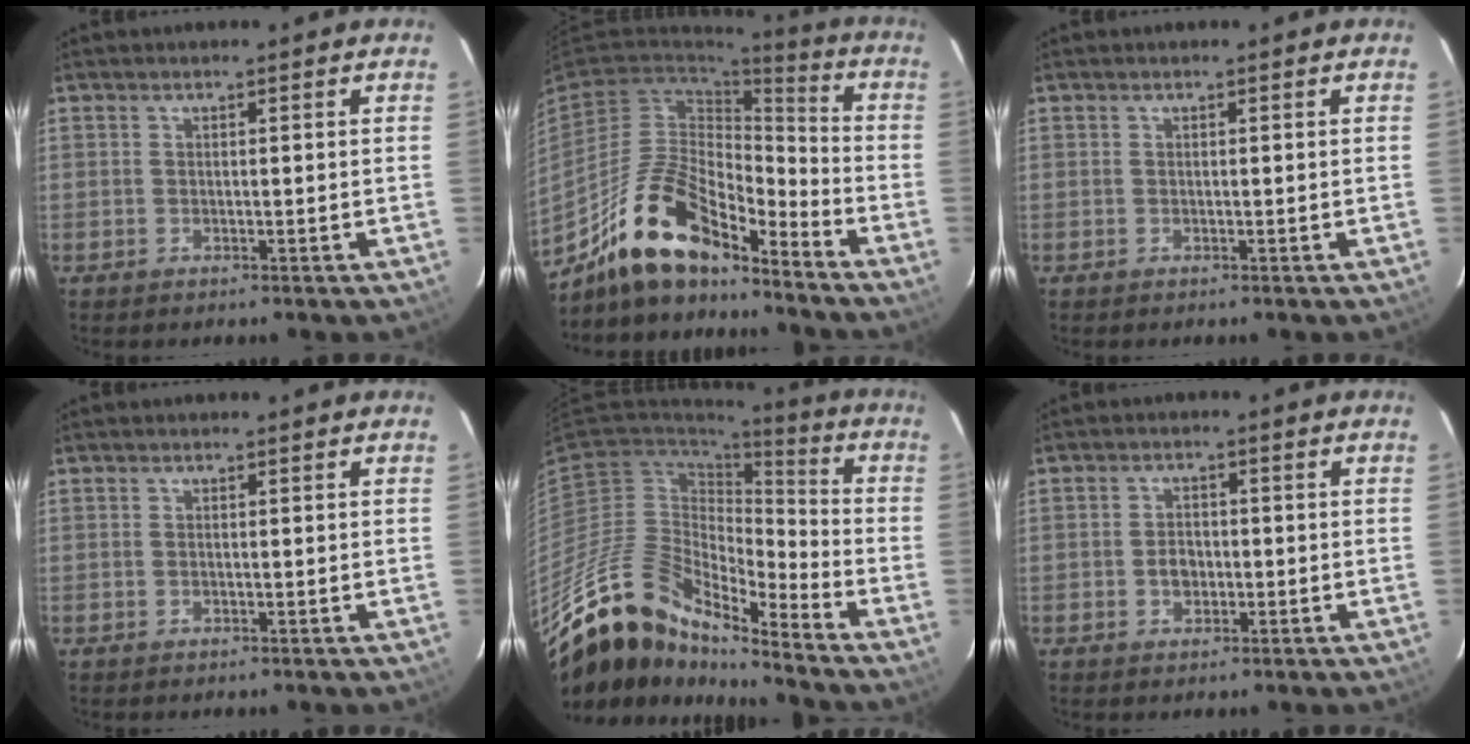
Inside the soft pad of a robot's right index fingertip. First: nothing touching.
{"total": 16.9, "force": [-12.9, 5.7, 9.5], "torque": [-0.190, 0.002, -0.240]}
{"total": 0.0}
{"total": 0.0}
{"total": 18.6, "force": [-15.6, 6.3, 7.9], "torque": [-0.146, -0.008, -0.299]}
{"total": 3.0, "force": [-0.7, 2.4, 1.6], "torque": [-0.029, 0.006, -0.012]}